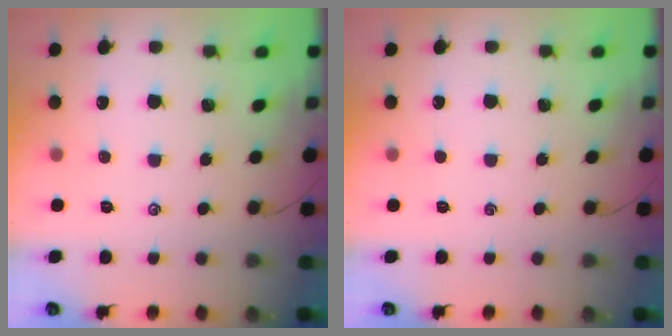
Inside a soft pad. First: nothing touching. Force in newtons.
{"total": 0.0}